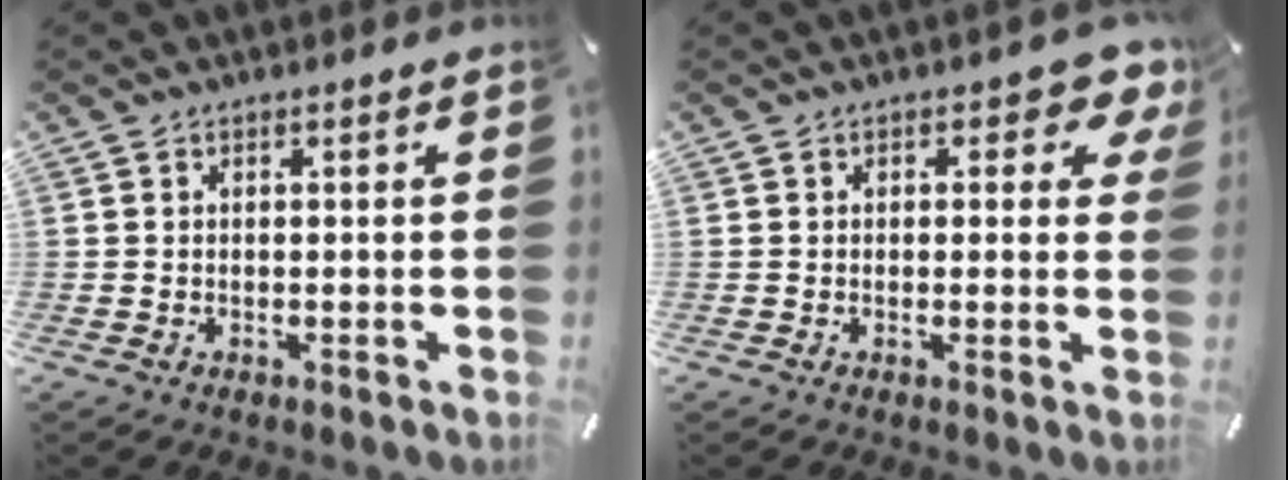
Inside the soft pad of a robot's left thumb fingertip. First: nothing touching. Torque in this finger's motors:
{"motor_torque": [0.85, 0.99, 0.49, -0.60, 0.08]}